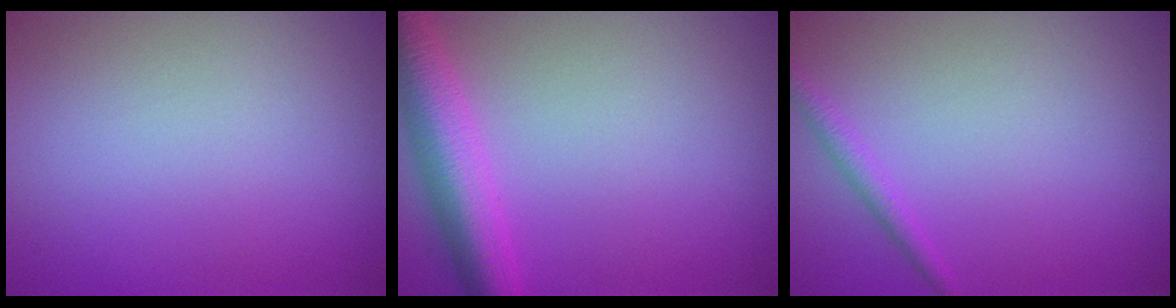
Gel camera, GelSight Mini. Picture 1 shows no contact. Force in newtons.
{"total": 5.5, "press": 5.5, "slide": 0.2}
{"total": 1.2, "press": 1.2, "slide": 0.0}